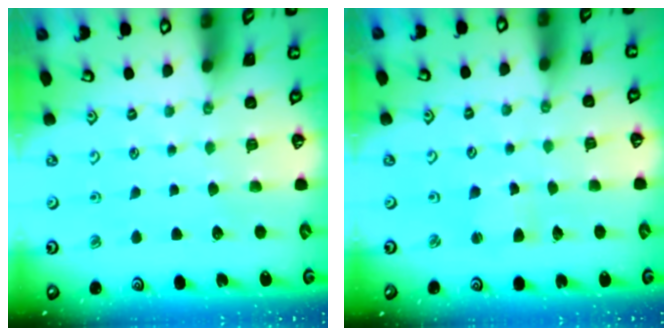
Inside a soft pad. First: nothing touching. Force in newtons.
{"total": 2.9, "press": 2.9, "slide": 0.3}